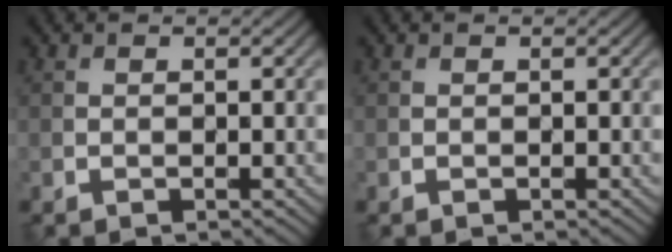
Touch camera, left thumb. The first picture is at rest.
{"total": 0.0}